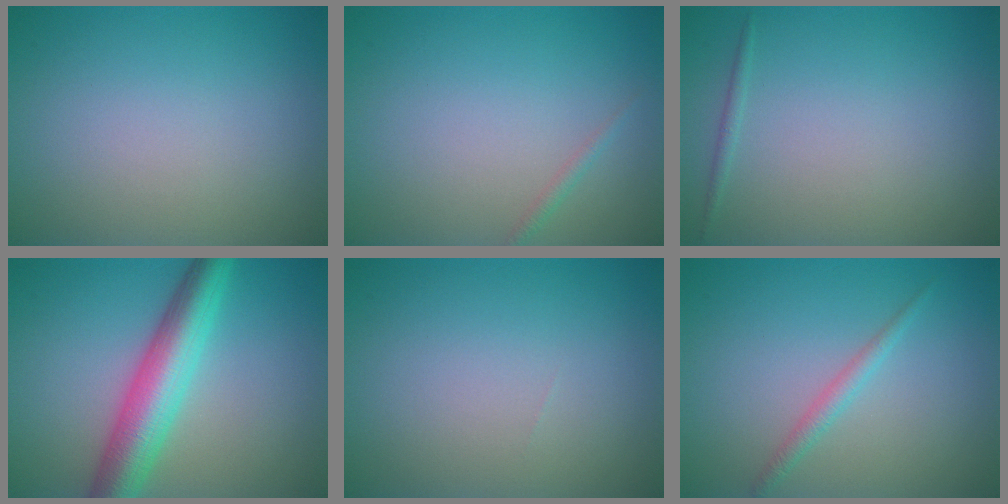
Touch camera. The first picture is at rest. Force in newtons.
{"total": 0.7, "press": 0.7, "slide": 0.0}
{"total": 0.6, "press": 0.6, "slide": 0.1}
{"total": 6.6, "press": 6.6, "slide": 0.3}
{"total": 0.0}
{"total": 1.3, "press": 1.3, "slide": 0.0}